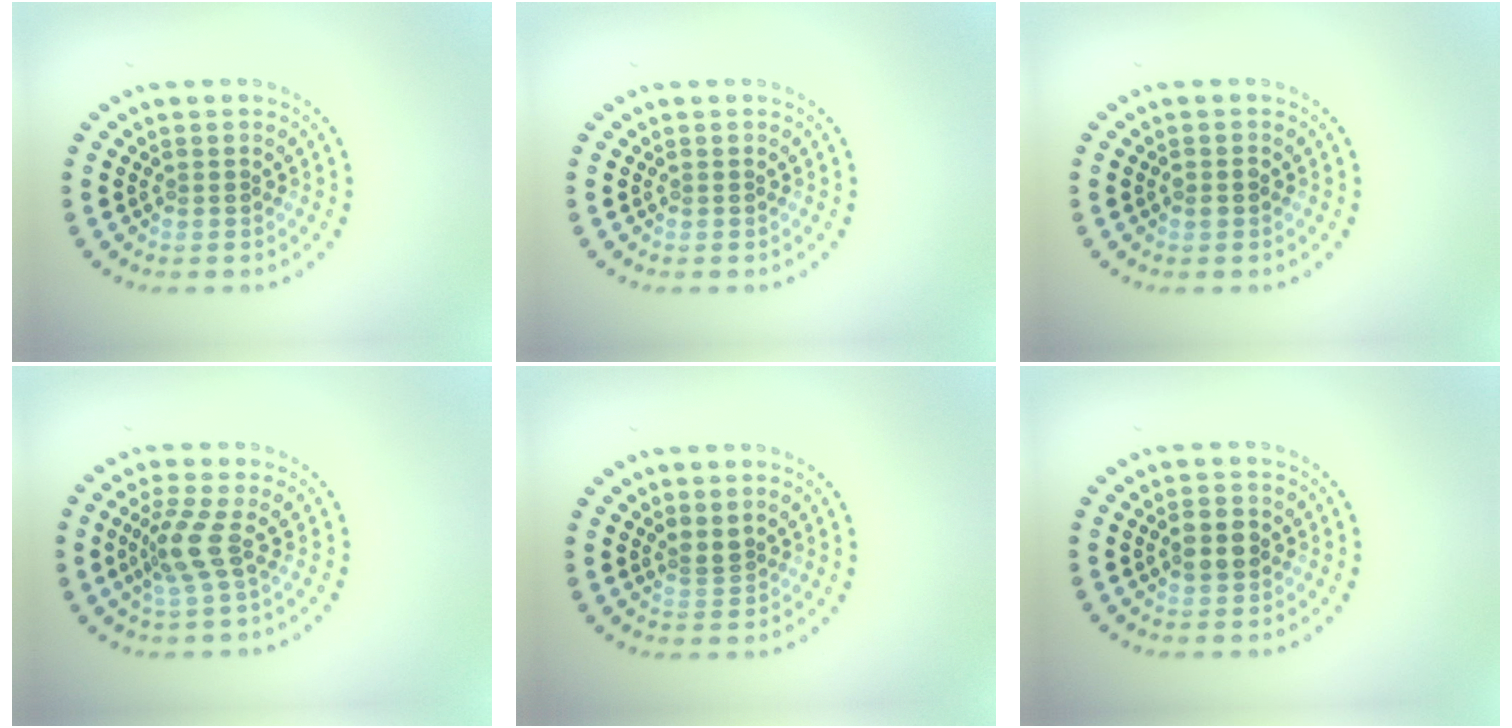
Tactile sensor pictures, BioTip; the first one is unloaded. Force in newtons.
{"total": 0.0}
{"total": 1.2, "press": 1.2, "slide": 0.2}
{"total": 2.8, "press": 2.0, "slide": 1.9}
{"total": 1.1, "press": 0.8, "slide": 0.8}
{"total": 2.8, "press": 2.8, "slide": 0.1}